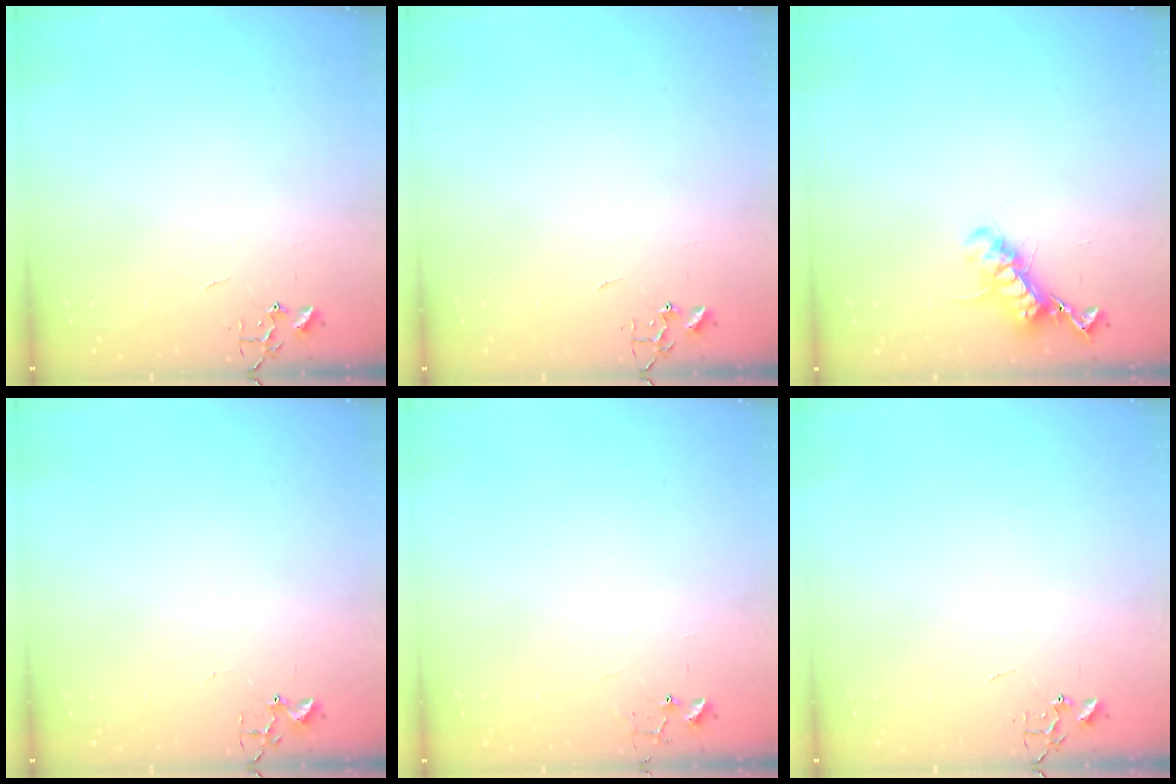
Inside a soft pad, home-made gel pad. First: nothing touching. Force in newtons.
{"total": 0.0}
{"total": 12.2, "press": 12.2, "slide": 0.6}
{"total": 1.8, "press": 1.8, "slide": 0.2}
{"total": 6.1, "press": 6.0, "slide": 0.4}
{"total": 0.0}